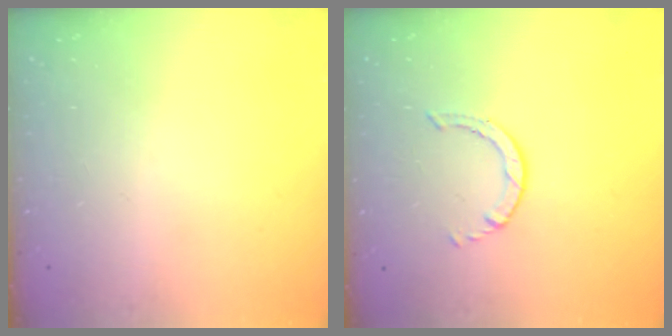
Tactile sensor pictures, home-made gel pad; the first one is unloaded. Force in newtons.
{"total": 0.6, "press": 0.6, "slide": 0.1}